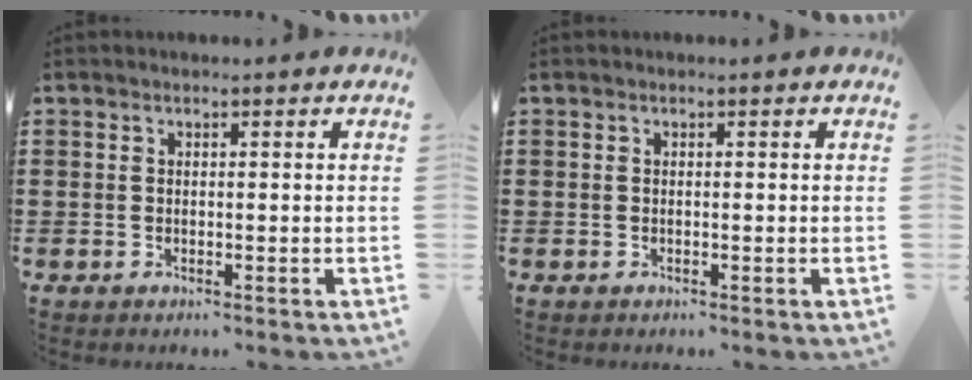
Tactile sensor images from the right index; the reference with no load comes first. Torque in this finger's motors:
{"motor_torque": [0.03, 0.05, 0.00, 0.00]}